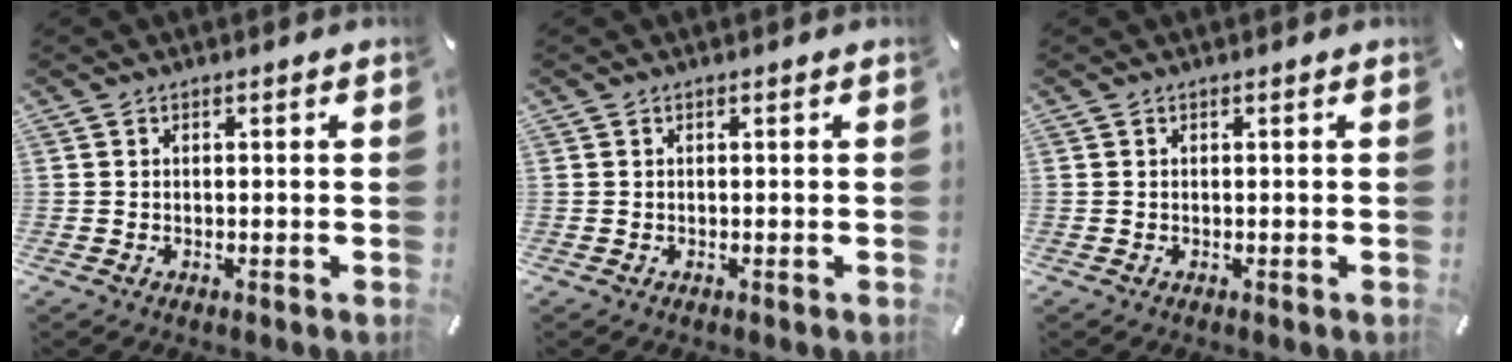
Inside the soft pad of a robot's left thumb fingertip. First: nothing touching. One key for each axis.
{"total": 0.0}
{"total": 0.0}